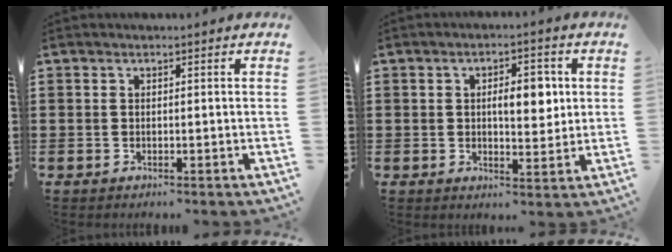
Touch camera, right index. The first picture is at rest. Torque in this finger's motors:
{"motor_torque": [1.45, -0.10, 0.40, 0.12]}